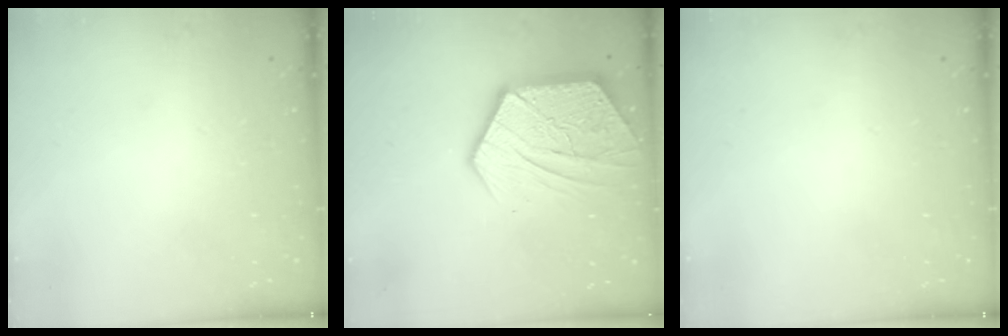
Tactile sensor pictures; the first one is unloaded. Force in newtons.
{"total": 16.7, "press": 16.6, "slide": 1.5}
{"total": 0.0}